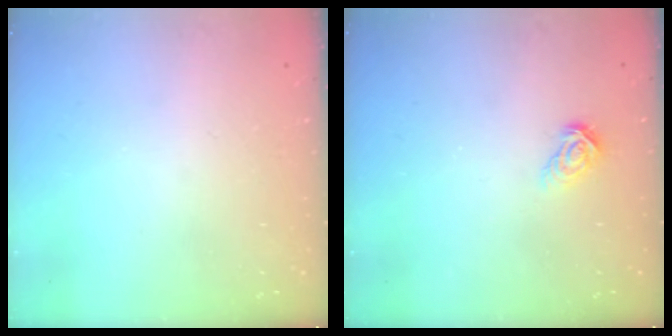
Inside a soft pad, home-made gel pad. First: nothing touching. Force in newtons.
{"total": 6.2, "press": 6.2, "slide": 0.4}